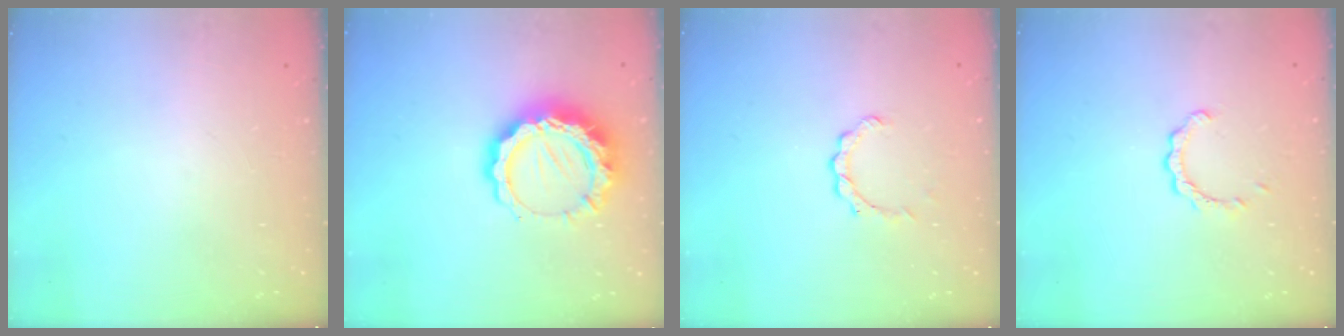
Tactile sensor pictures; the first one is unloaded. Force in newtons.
{"total": 14.1, "press": 14.0, "slide": 1.7}
{"total": 3.6, "press": 3.6, "slide": 0.3}
{"total": 2.9, "press": 2.8, "slide": 0.4}